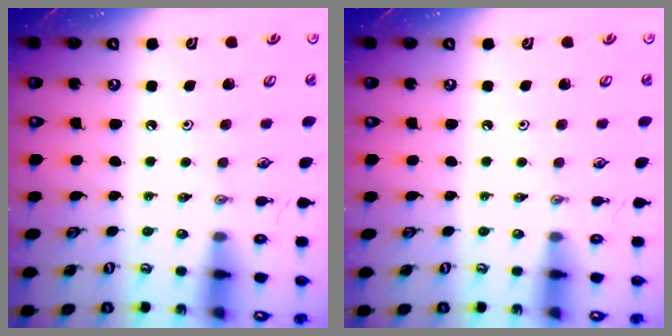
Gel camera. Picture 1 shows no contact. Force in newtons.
{"total": 0.0}